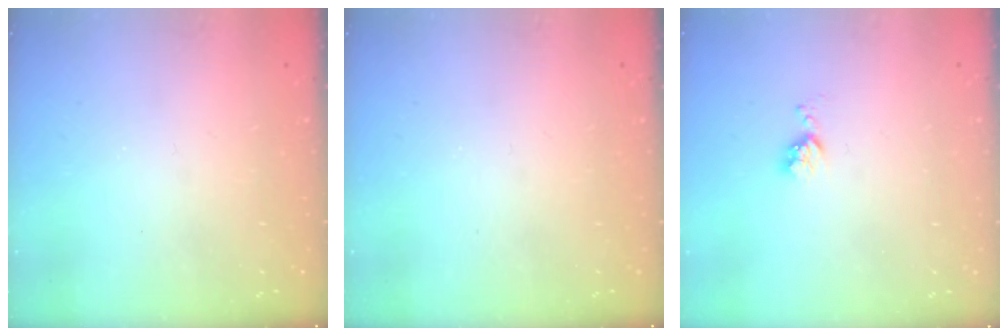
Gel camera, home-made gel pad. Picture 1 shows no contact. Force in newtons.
{"total": 0.0}
{"total": 4.3, "press": 4.3, "slide": 0.7}